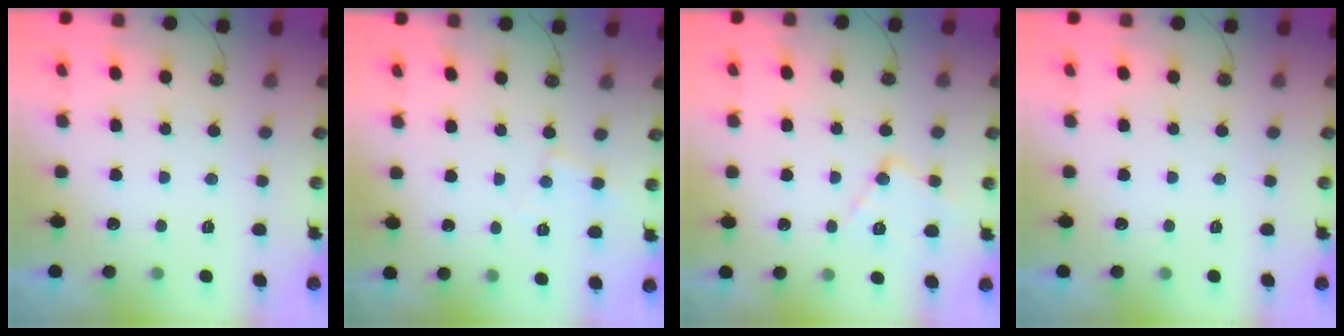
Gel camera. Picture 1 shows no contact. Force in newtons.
{"total": 5.2, "press": 5.2, "slide": 0.7}
{"total": 11.9, "press": 11.9, "slide": 0.8}
{"total": 0.0}